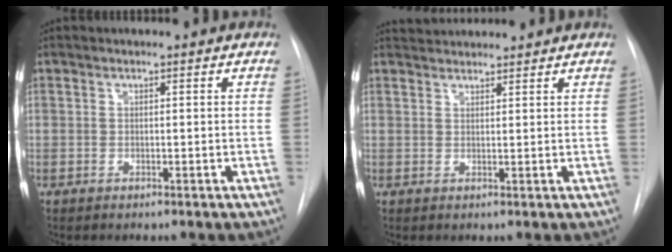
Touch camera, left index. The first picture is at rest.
{"total": 4.4, "force": [4.3, 0.5, 0.5], "torque": [-0.013, 0.036, 0.069]}